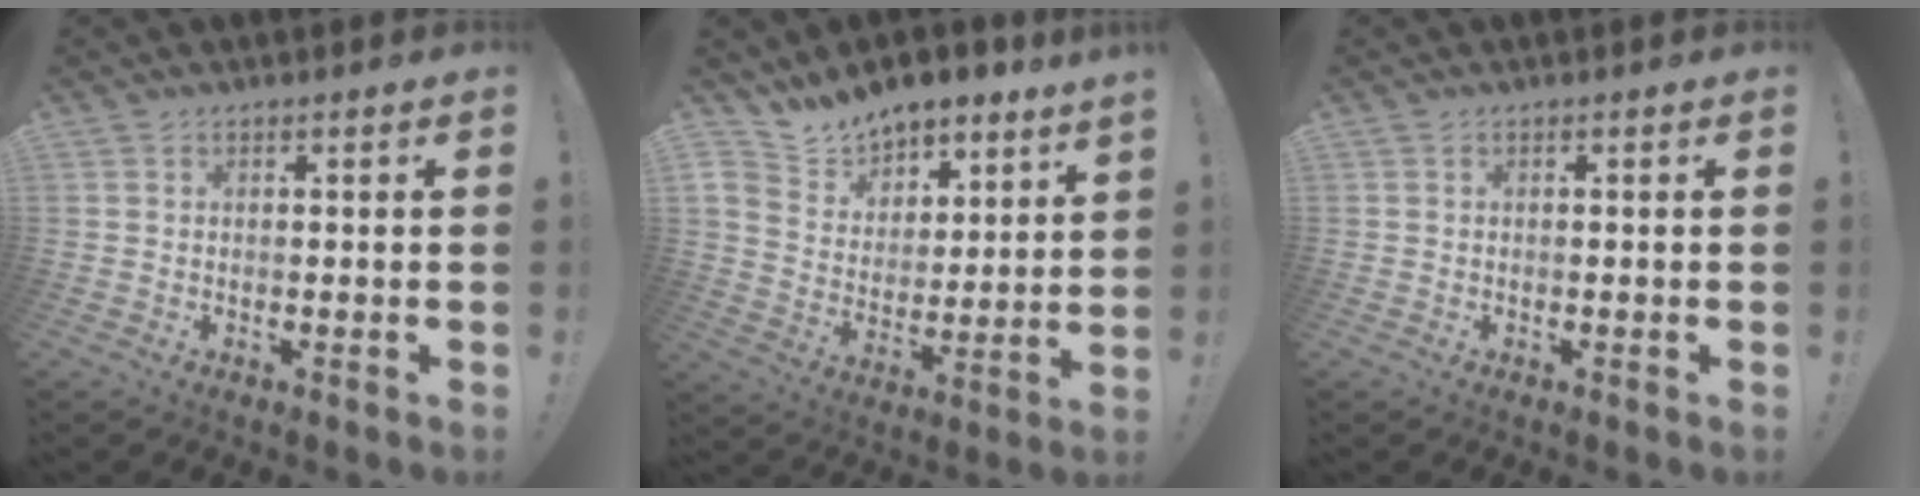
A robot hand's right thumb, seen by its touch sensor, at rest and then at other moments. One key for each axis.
{"total": 9.8, "fx": 9.3, "fy": 3.1, "fz": 0.5, "tx": -0.034, "ty": -0.083, "tz": 0.175}
{"total": 0.0}